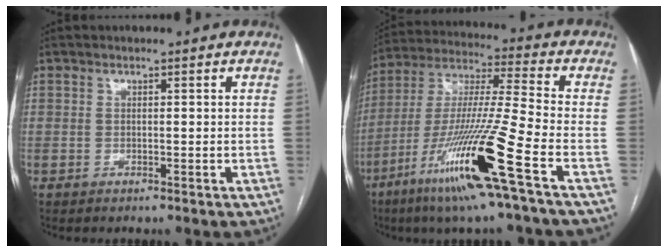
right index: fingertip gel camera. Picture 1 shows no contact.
{"total": 18.8, "force": [-8.9, -1.3, 16.5], "torque": [-0.349, -0.040, -0.172]}